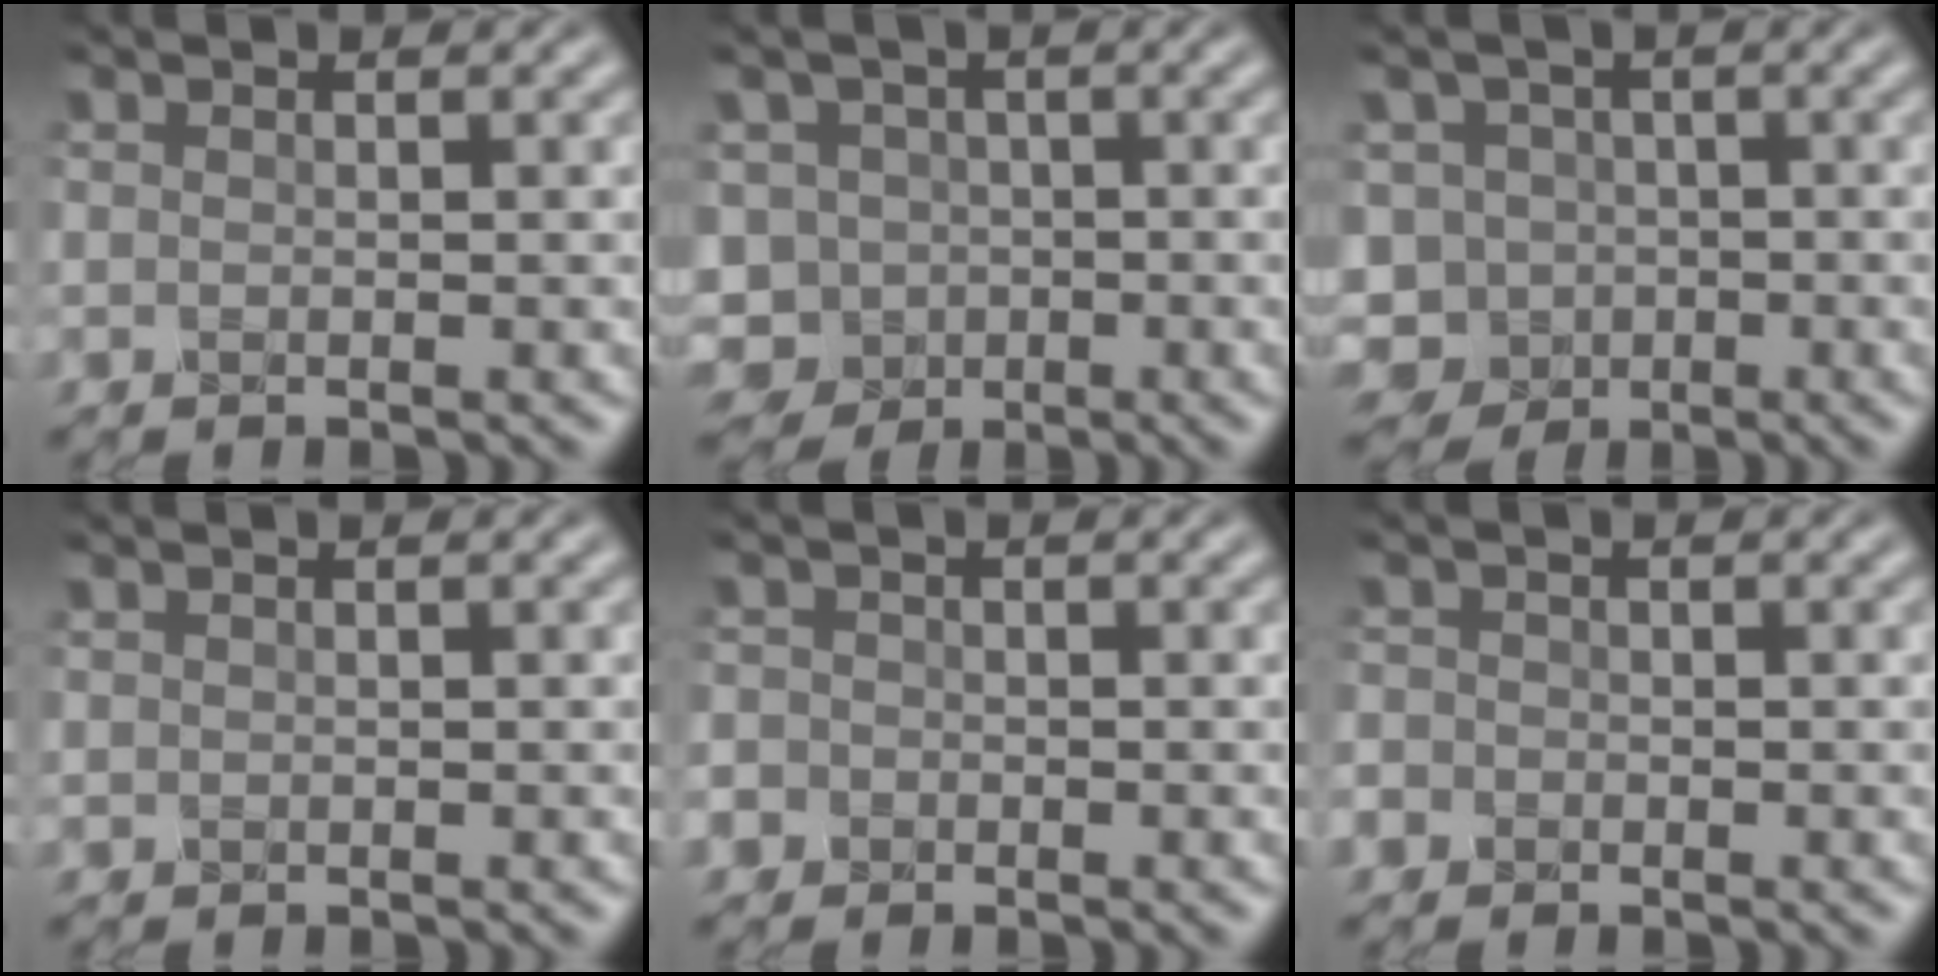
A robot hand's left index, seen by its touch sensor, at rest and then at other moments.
{"total": 6.8, "force": [-2.7, 6.0, 1.8], "torque": [-0.031, -0.009, -0.063]}
{"total": 7.7, "force": [-3.3, 6.7, 2.1], "torque": [-0.040, -0.011, -0.075]}
{"total": 0.0}
{"total": 2.7, "force": [-1.2, 2.4, 0.5], "torque": [0.002, 0.002, -0.033]}
{"total": 1.8, "force": [-0.8, 1.6, 0.3], "torque": [0.002, 0.003, -0.018]}